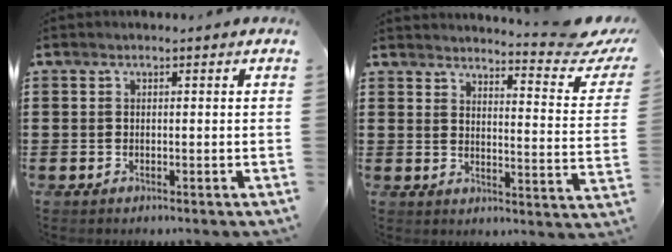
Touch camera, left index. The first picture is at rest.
{"total": 5.3, "force": [4.7, -0.2, 2.6], "torque": [-0.041, -0.044, 0.069]}